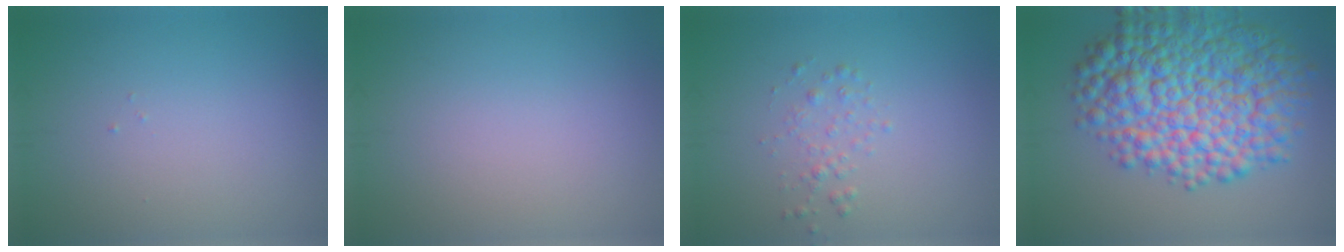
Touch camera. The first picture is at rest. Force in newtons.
{"total": 0.0}
{"total": 1.3, "press": 1.3, "slide": 0.0}
{"total": 12.3, "press": 12.3, "slide": 0.1}